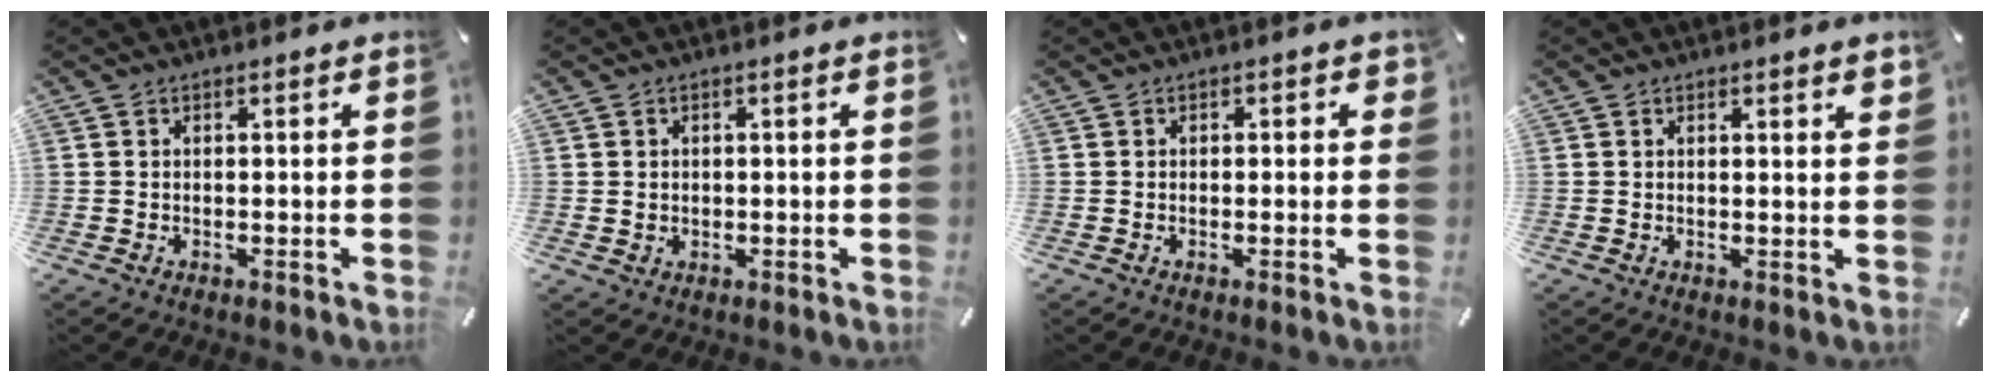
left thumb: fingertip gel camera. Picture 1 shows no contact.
{"total": 1.4, "force": [0.5, 1.3, 0.1], "torque": [-0.003, 0.004, 0.007]}
{"total": 1.0, "force": [-0.1, 0.8, 0.5], "torque": [-0.001, 0.003, -0.005]}
{"total": 1.3, "force": [1.1, 0.1, 0.8], "torque": [-0.007, -0.004, 0.018]}